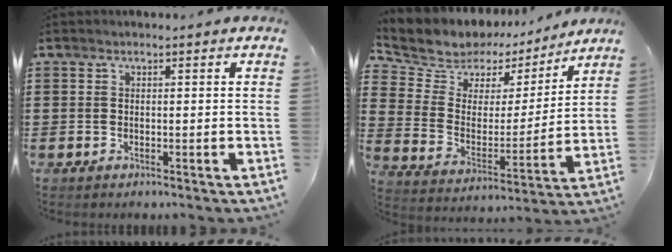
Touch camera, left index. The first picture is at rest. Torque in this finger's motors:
{"motor_torque": [0.12, -1.12, 0.50, 0.08]}